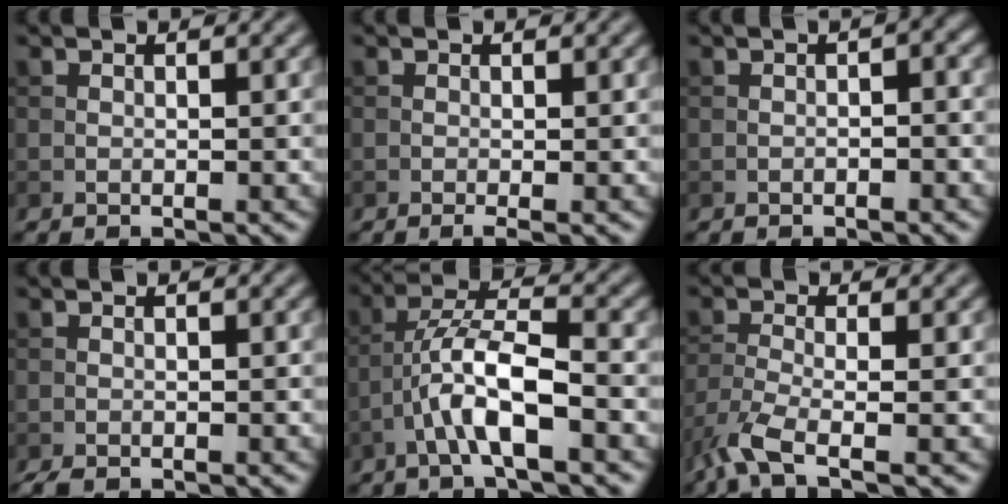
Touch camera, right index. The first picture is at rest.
{"total": 1.0, "force": [-0.4, 0.1, 0.9], "torque": [-0.016, -0.008, -0.009]}
{"total": 1.3, "force": [-0.4, 0.4, 1.2], "torque": [-0.018, 0.003, -0.007]}
{"total": 1.1, "force": [-1.0, 0.3, 0.5], "torque": [-0.009, -0.004, -0.017]}
{"total": 6.2, "force": [-2.6, 1.5, 5.4], "torque": [-0.107, 0.014, -0.050]}
{"total": 4.8, "force": [-3.2, 1.1, 3.4], "torque": [-0.082, -0.014, -0.076]}